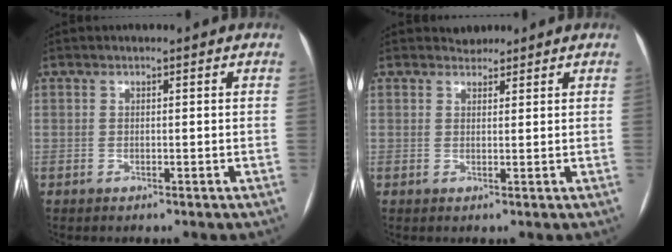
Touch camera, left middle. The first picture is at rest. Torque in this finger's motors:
{"motor_torque": [-0.02, -0.01, -0.02, -0.01]}